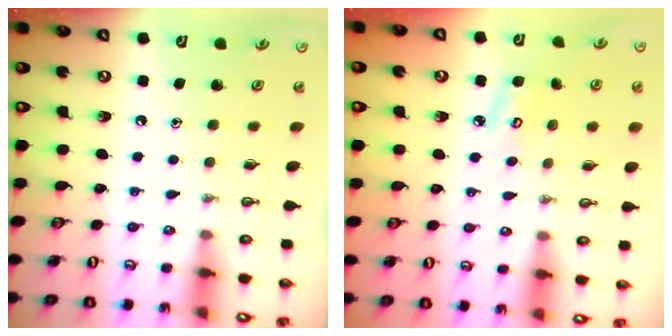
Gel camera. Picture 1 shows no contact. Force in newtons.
{"total": 5.3, "press": 5.3, "slide": 0.5}